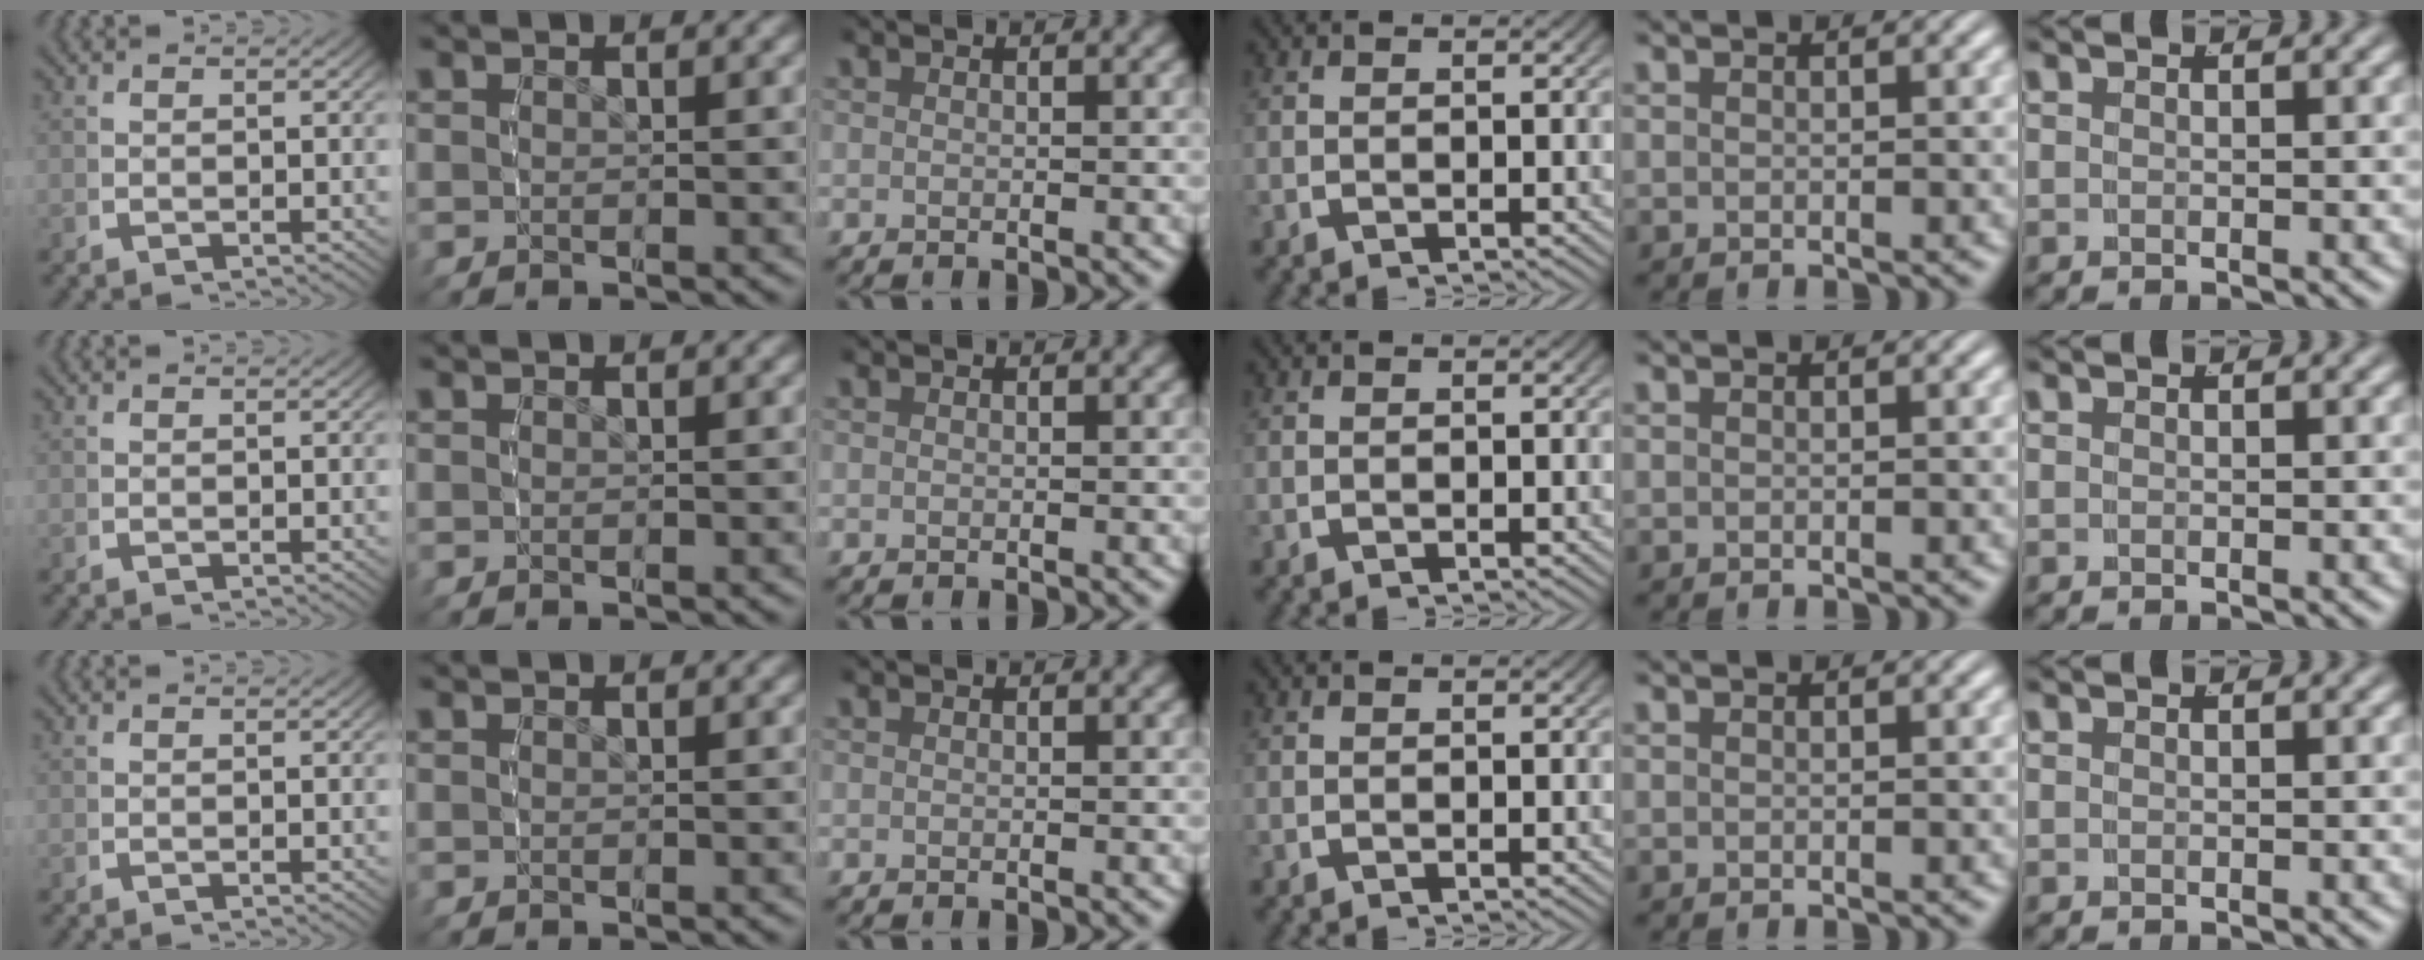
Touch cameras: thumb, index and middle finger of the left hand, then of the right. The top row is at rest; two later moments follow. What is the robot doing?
{"motion": "reach", "object": "jacket"}